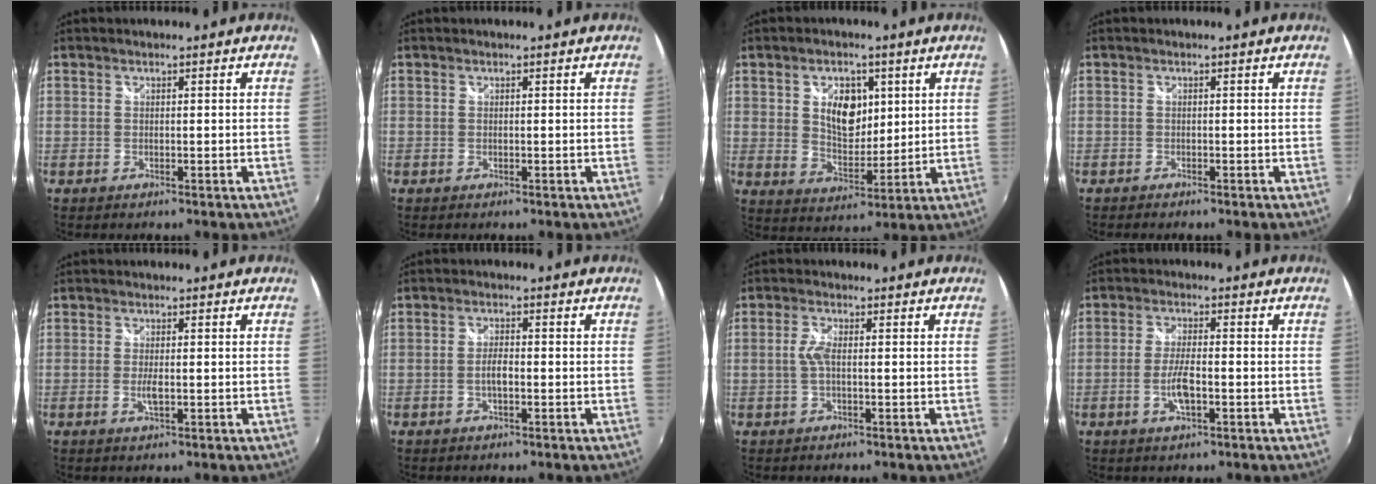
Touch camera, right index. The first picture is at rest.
{"total": 0.0}
{"total": 8.6, "force": [2.7, 5.5, 6.0], "torque": [-0.097, 0.004, 0.051]}
{"total": 0.9, "force": [-0.8, 0.3, 0.3], "torque": [-0.010, -0.005, -0.017]}
{"total": 2.2, "force": [-0.4, 0.6, 2.1], "torque": [-0.040, -0.005, -0.006]}
{"total": 2.7, "force": [-0.8, 0.8, 2.5], "torque": [-0.049, 0.002, -0.017]}
{"total": 2.8, "force": [-0.2, 0.8, 2.7], "torque": [-0.057, 0.002, -0.004]}
{"total": 5.2, "force": [-1.7, 1.5, 4.7], "torque": [-0.097, -0.002, -0.032]}